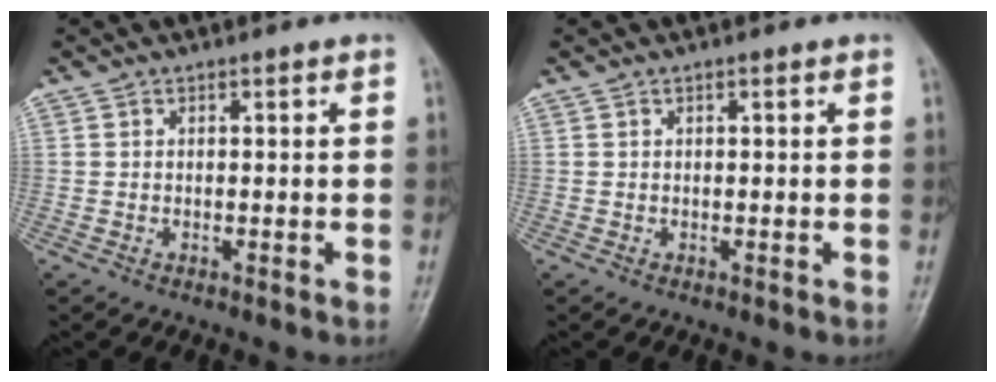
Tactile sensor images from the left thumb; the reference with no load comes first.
{"total": 0.0}